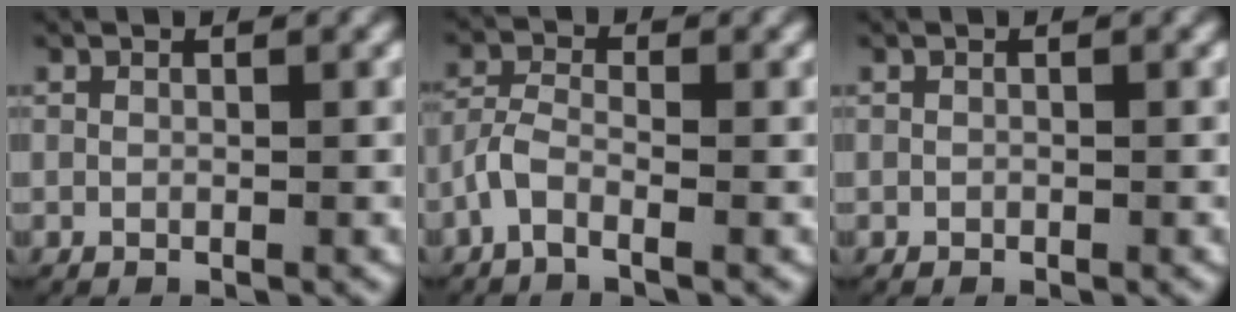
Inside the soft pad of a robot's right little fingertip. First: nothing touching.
{"total": 2.9, "force": [-1.5, 1.7, 1.7], "torque": [-0.047, -0.005, -0.033]}
{"total": 0.0}